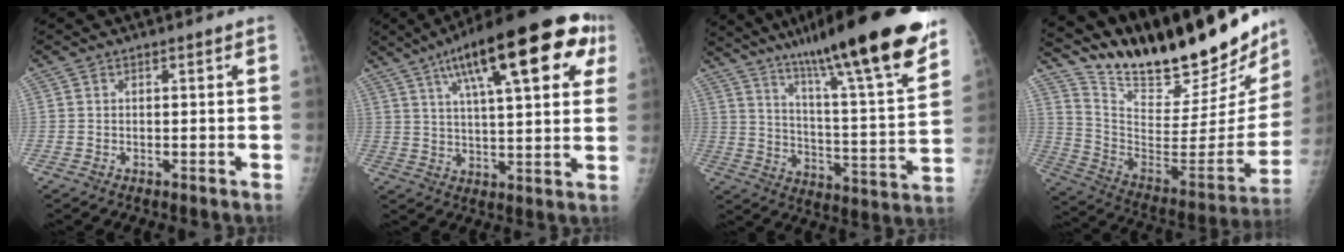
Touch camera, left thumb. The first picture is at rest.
{"total": 24.3, "force": [11.0, 7.3, 20.4], "torque": [-0.287, 0.007, 0.158]}
{"total": 27.6, "force": [19.2, 3.3, 19.5], "torque": [-0.290, -0.062, 0.295]}
{"total": 32.8, "force": [26.6, 8.5, 17.2], "torque": [-0.254, -0.131, 0.396]}